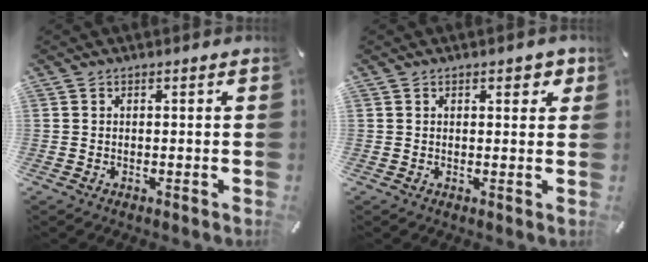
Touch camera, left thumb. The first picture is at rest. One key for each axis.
{"total": 2.1, "fx": 1.1, "fy": 1.3, "fz": 1.2, "tx": -0.011, "ty": 0.000, "tz": 0.014}